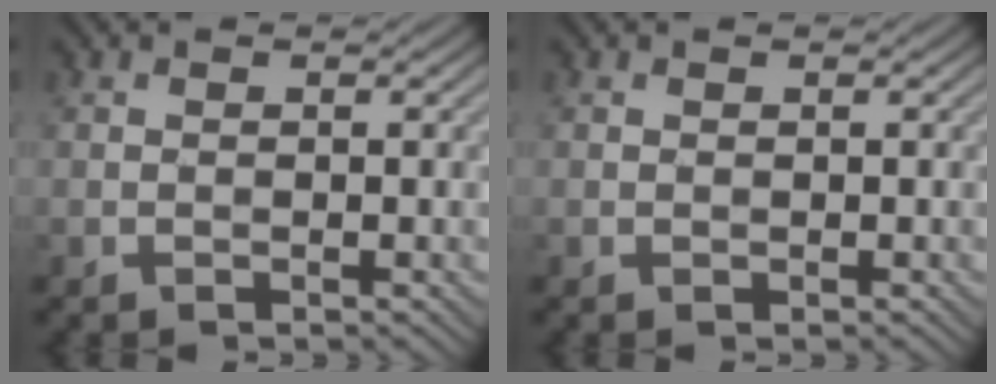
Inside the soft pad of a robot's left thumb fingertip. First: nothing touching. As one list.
[{"total": 0.0}]